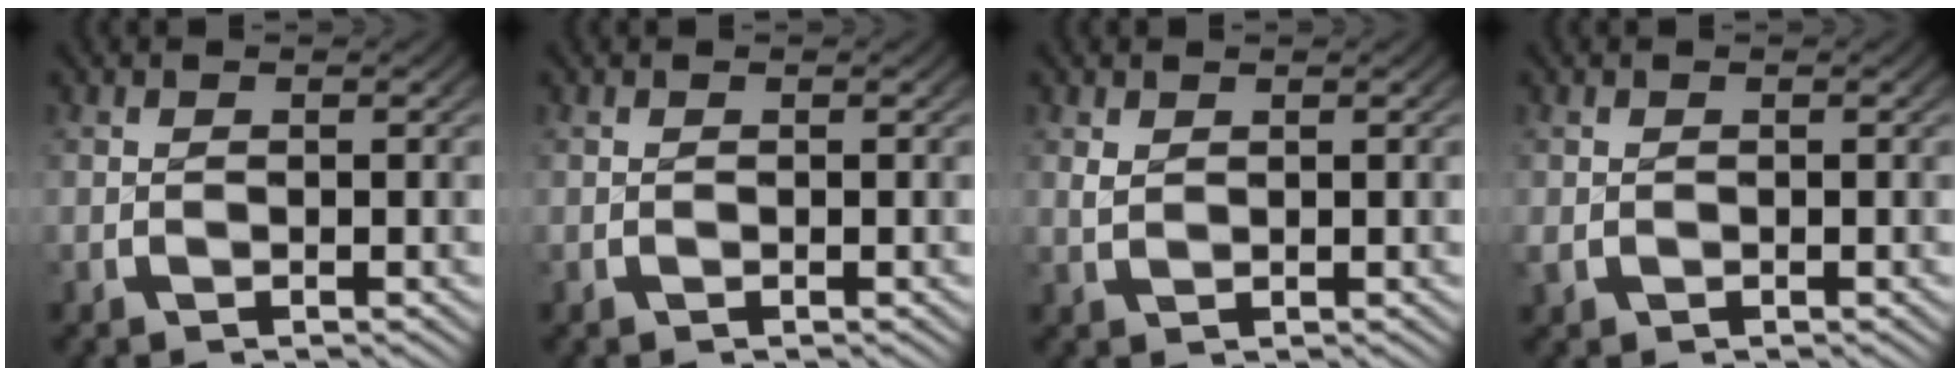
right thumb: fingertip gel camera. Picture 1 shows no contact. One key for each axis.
{"total": 0.0}
{"total": 0.6, "fx": 0.6, "fy": 0.1, "fz": 0.0, "tx": 0.003, "ty": -0.003, "tz": 0.016}
{"total": 0.8, "fx": -0.2, "fy": 0.7, "fz": 0.0, "tx": -0.006, "ty": -0.006, "tz": 0.000}